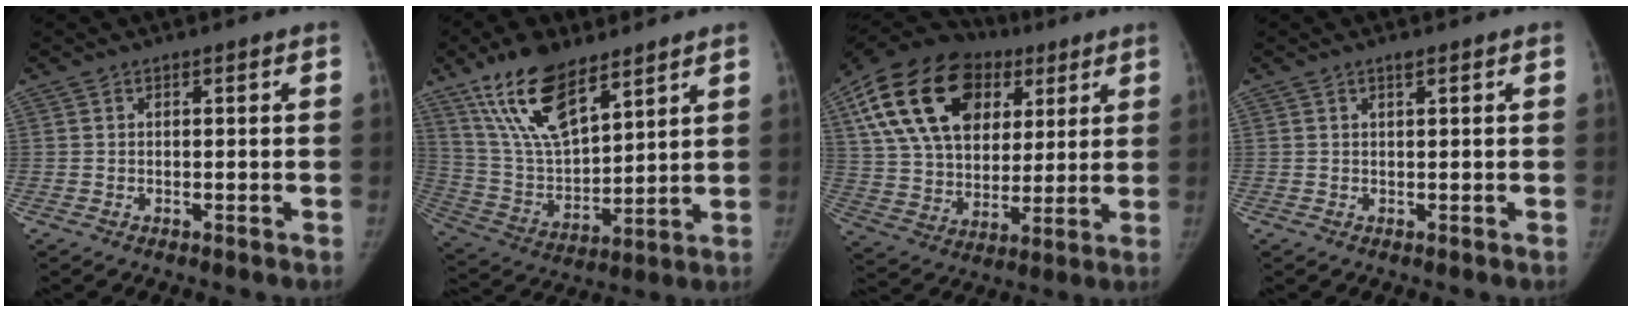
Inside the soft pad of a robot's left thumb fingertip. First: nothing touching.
{"total": 17.2, "force": [11.2, 7.1, 11.0], "torque": [-0.176, -0.050, 0.222]}
{"total": 26.4, "force": [10.5, 17.8, 16.5], "torque": [-0.303, 0.018, 0.185]}
{"total": 1.0, "force": [0.7, 0.1, 0.7], "torque": [-0.011, 0.000, 0.013]}